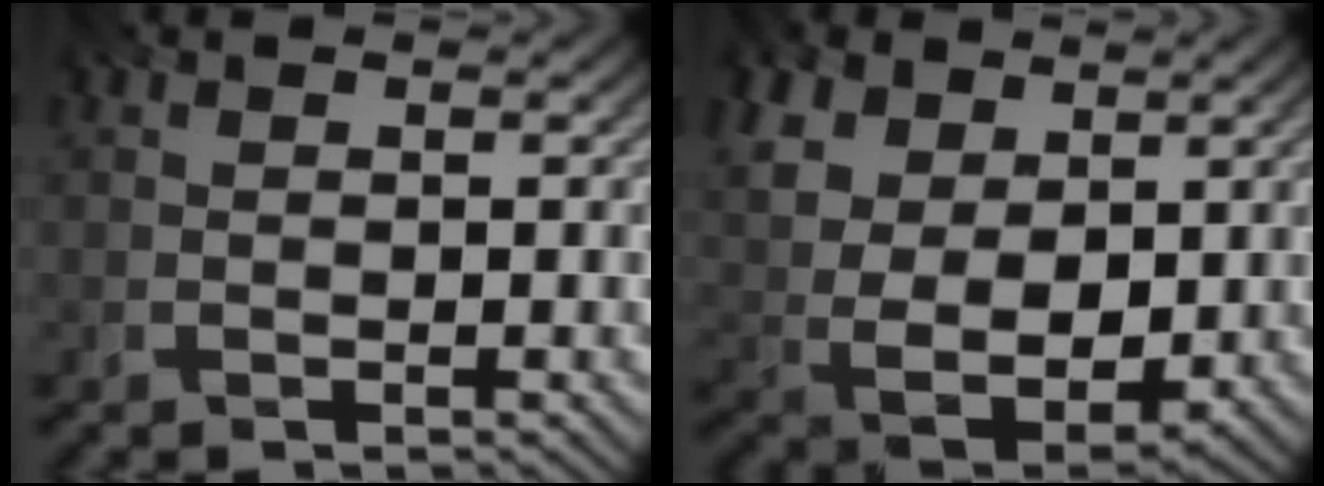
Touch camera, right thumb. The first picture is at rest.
{"total": 11.7, "force": [3.9, 7.8, 7.9], "torque": [-0.211, 0.007, 0.074]}